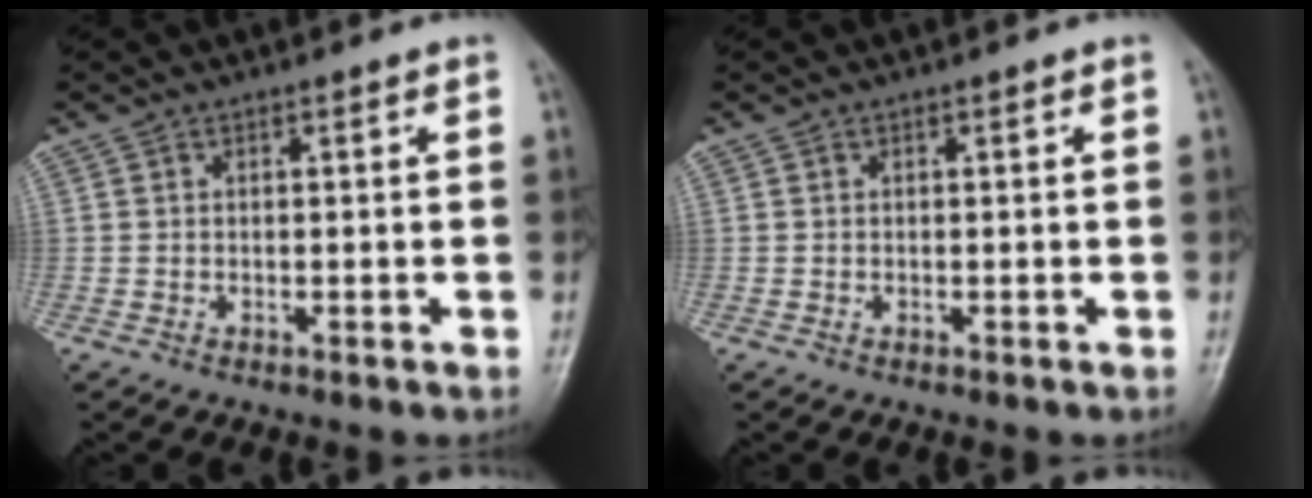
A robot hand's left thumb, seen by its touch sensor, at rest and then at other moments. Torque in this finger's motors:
{"motor_torque": [0.00, 0.00, -0.05, -0.04, 0.00]}